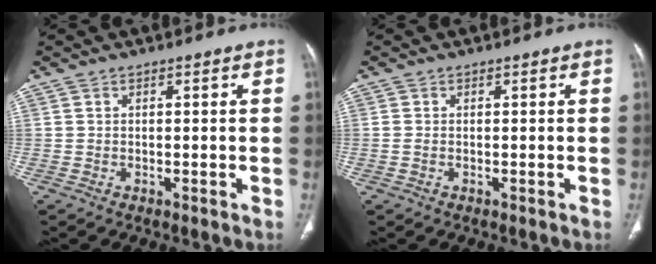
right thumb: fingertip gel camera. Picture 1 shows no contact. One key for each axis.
{"total": 0.9, "fx": -0.2, "fy": 0.5, "fz": 0.7, "tx": -0.021, "ty": 0.002, "tz": -0.001}